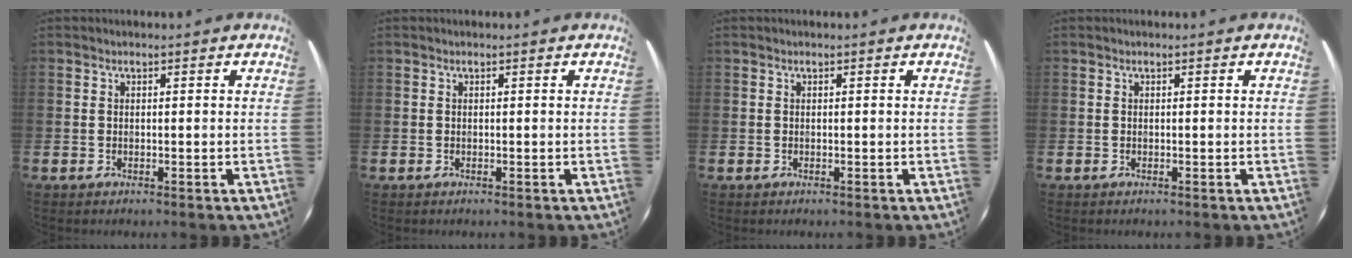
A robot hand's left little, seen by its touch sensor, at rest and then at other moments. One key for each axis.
{"total": 0.0}
{"total": 0.0}
{"total": 0.0}